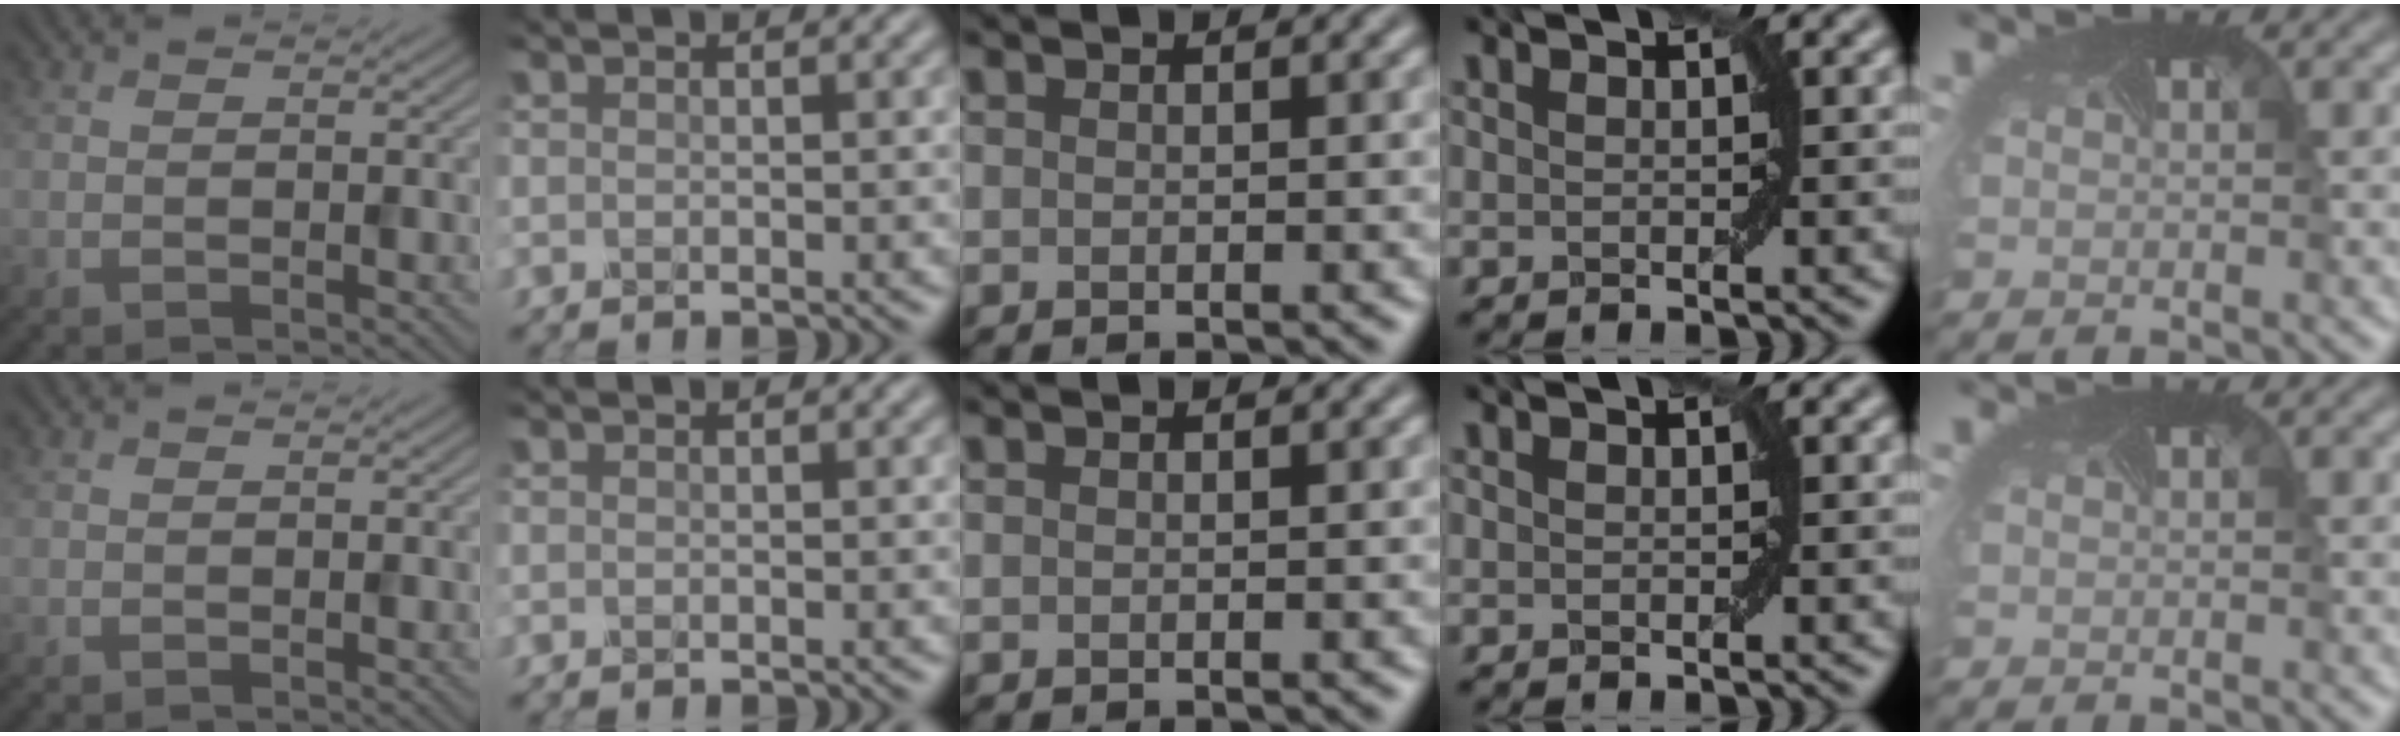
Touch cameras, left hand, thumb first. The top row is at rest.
{}